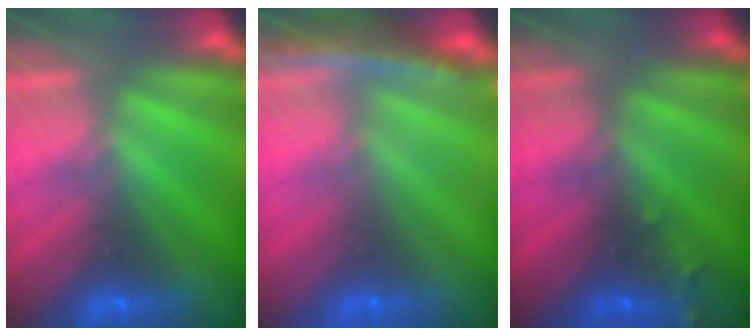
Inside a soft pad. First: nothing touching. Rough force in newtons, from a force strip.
{"total": 9.6}
{"total": 8.4}